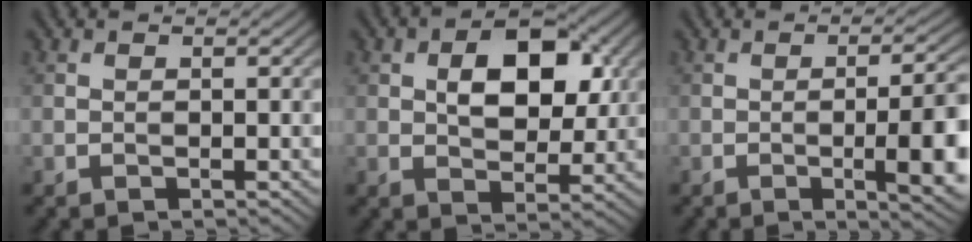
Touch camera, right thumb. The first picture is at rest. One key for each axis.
{"total": 8.3, "fx": 1.9, "fy": 4.9, "fz": 6.4, "tx": -0.094, "ty": 0.003, "tz": 0.027}
{"total": 8.9, "fx": -1.8, "fy": 2.4, "fz": 8.4, "tx": -0.113, "ty": -0.002, "tz": -0.021}